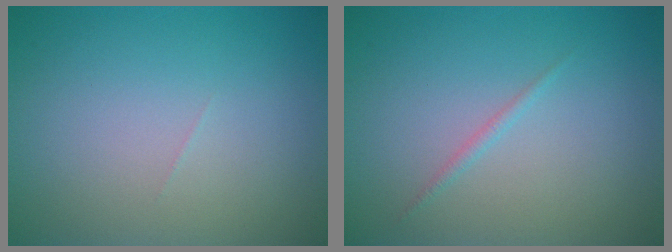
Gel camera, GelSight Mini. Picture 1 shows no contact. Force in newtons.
{"total": 0.6, "press": 0.6, "slide": 0.1}